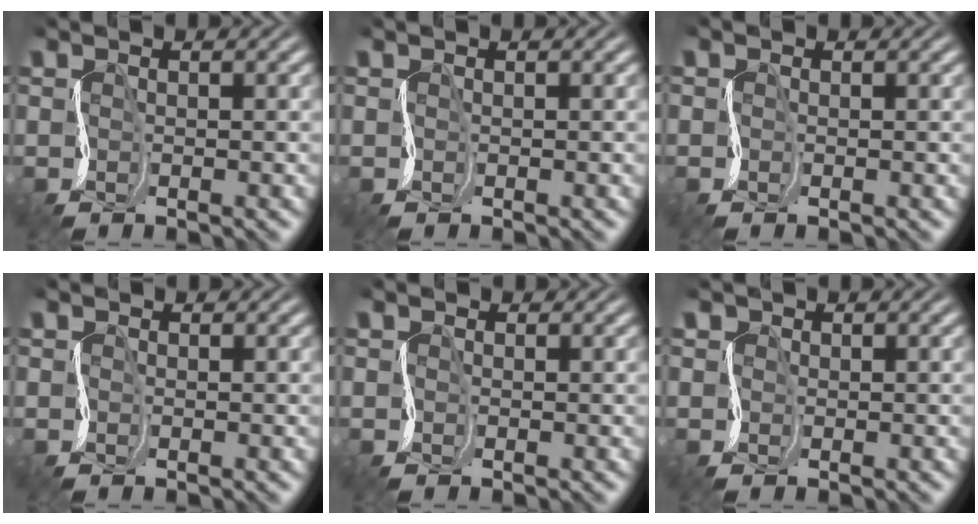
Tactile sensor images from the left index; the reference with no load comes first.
{"total": 0.0}
{"total": 0.0}
{"total": 0.6, "force": [0.3, 0.5, 0.1], "torque": [-0.006, 0.002, -0.008]}
{"total": 0.9, "force": [0.4, 0.8, 0.3], "torque": [-0.009, 0.004, -0.011]}
{"total": 1.4, "force": [0.4, 1.2, 0.5], "torque": [-0.005, 0.011, -0.009]}